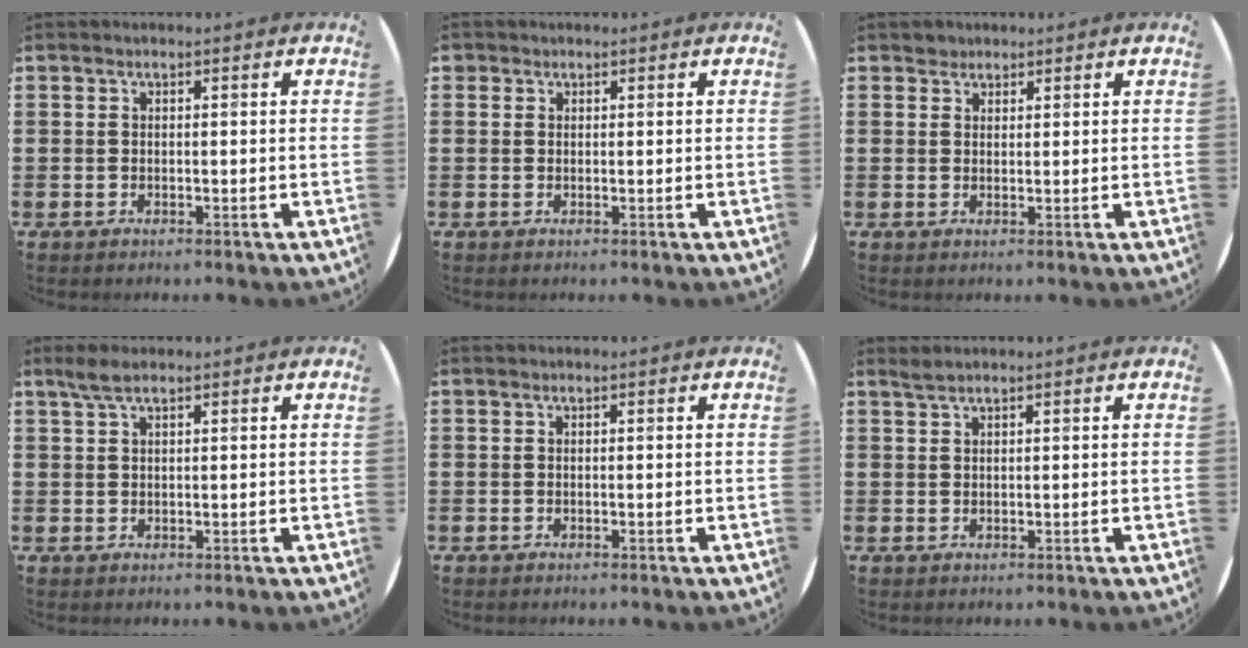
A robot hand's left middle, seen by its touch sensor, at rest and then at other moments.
{"total": 0.6, "force": [0.5, 0.4, -0.1], "torque": [0.000, 0.003, 0.009]}
{"total": 1.3, "force": [1.2, 0.6, -0.1], "torque": [-0.001, 0.000, 0.024]}
{"total": 2.2, "force": [1.7, 0.5, 1.4], "torque": [-0.030, 0.004, 0.030]}
{"total": 0.0}
{"total": 1.5, "force": [1.3, 0.2, 0.7], "torque": [-0.016, 0.002, 0.024]}